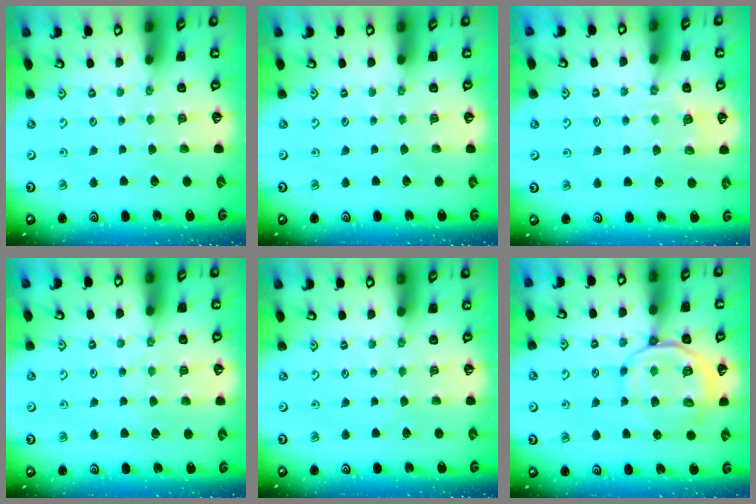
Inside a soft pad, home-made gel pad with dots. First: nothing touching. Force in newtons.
{"total": 0.0}
{"total": 5.9, "press": 5.8, "slide": 0.7}
{"total": 3.9, "press": 3.9, "slide": 0.6}
{"total": 0.0}
{"total": 12.4, "press": 12.3, "slide": 1.8}